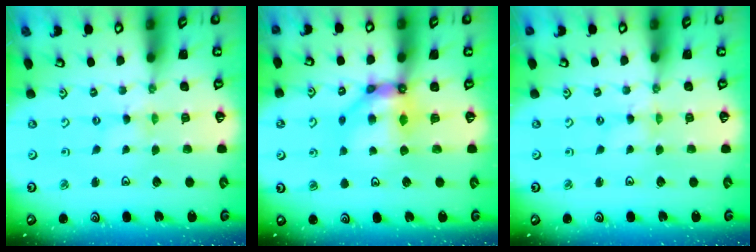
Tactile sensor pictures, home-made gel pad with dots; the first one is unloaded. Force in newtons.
{"total": 9.0, "press": 9.0, "slide": 0.8}
{"total": 0.0}